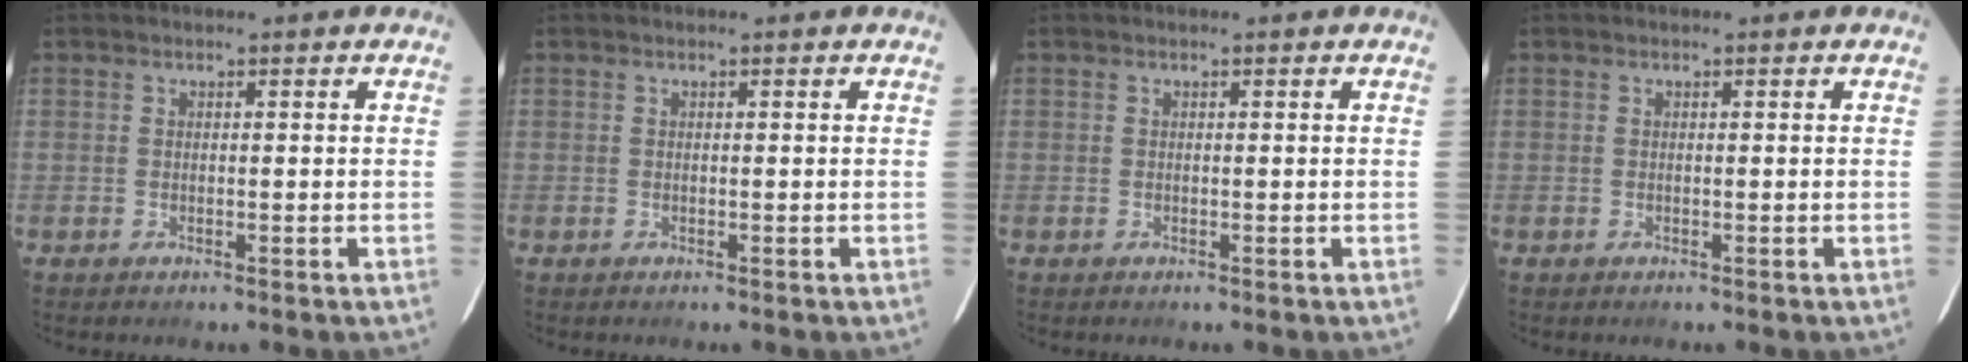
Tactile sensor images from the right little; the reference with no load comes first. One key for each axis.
{"total": 0.0}
{"total": 0.0}
{"total": 0.0}